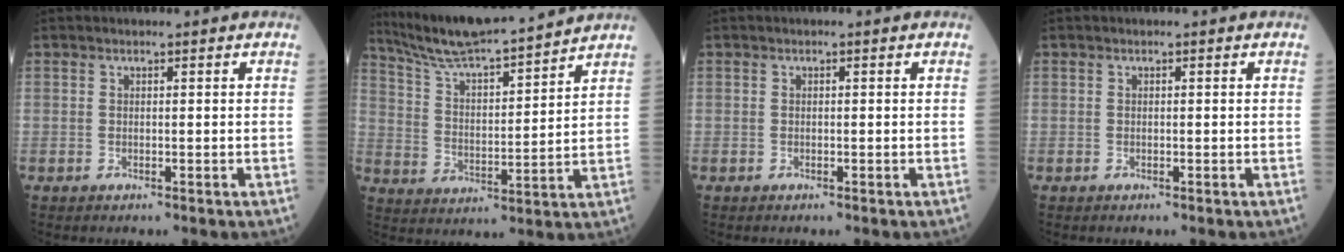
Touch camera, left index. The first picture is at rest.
{"total": 15.5, "force": [14.3, 0.3, 6.0], "torque": [-0.115, 0.010, 0.244]}
{"total": 0.0}
{"total": 0.0}